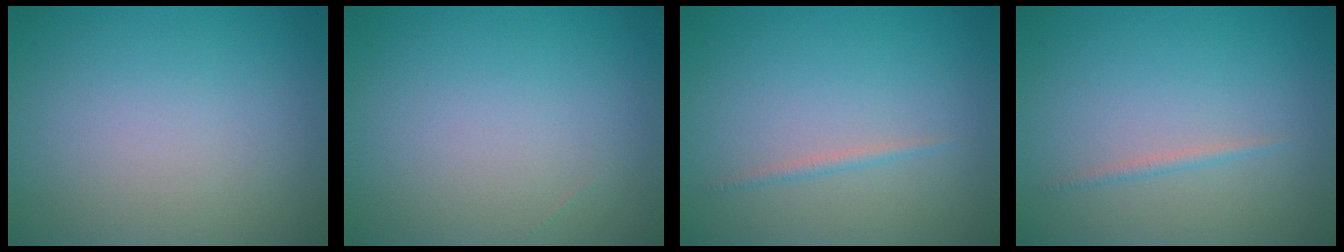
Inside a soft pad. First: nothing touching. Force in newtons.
{"total": 0.0}
{"total": 0.7, "press": 0.7, "slide": 0.1}
{"total": 0.7, "press": 0.7, "slide": 0.1}